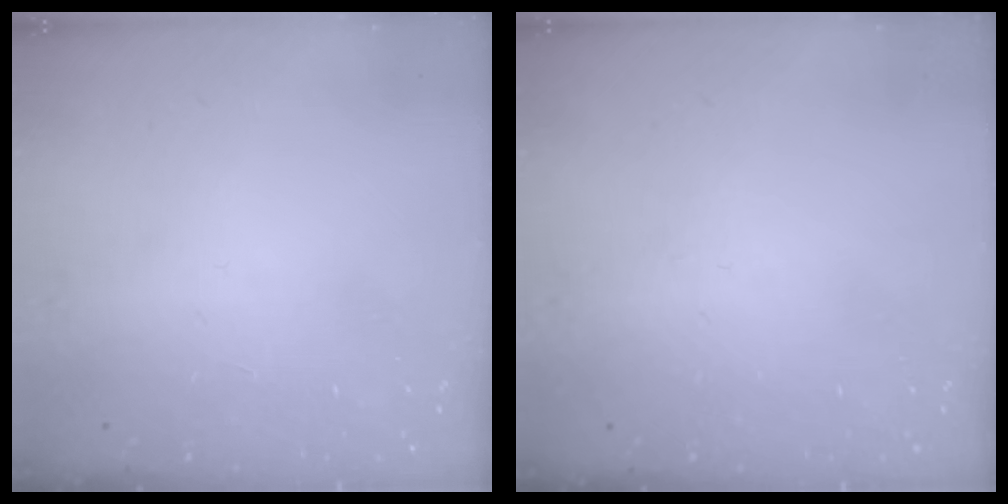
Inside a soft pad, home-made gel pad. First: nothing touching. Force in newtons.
{"total": 0.0}